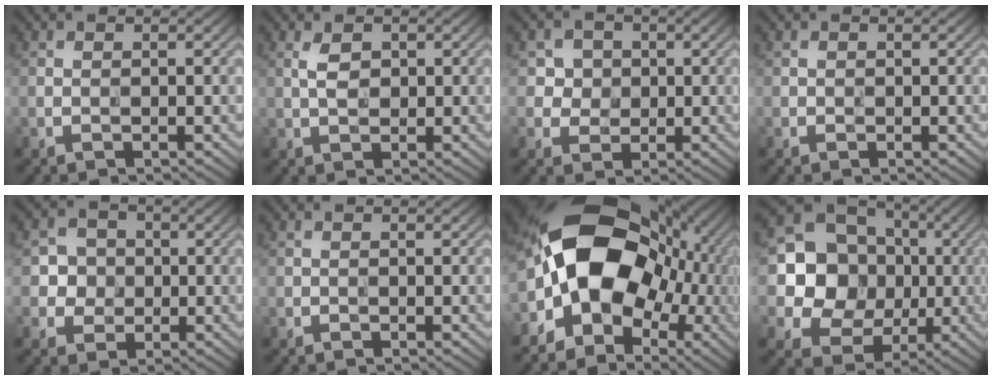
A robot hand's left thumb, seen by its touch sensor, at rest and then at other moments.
{"total": 2.0, "force": [0.7, 1.0, 1.6], "torque": [-0.040, 0.003, 0.015]}
{"total": 4.6, "force": [1.5, 4.2, 1.2], "torque": [-0.048, 0.007, 0.029]}
{"total": 0.0}
{"total": 3.6, "force": [-0.1, 3.5, 1.0], "torque": [-0.025, 0.009, -0.016]}
{"total": 0.0}
{"total": 17.8, "force": [-0.4, 13.5, 11.6], "torque": [-0.199, -0.008, -0.002]}
{"total": 12.9, "force": [0.6, 11.6, 5.6], "torque": [-0.157, 0.004, 0.012]}